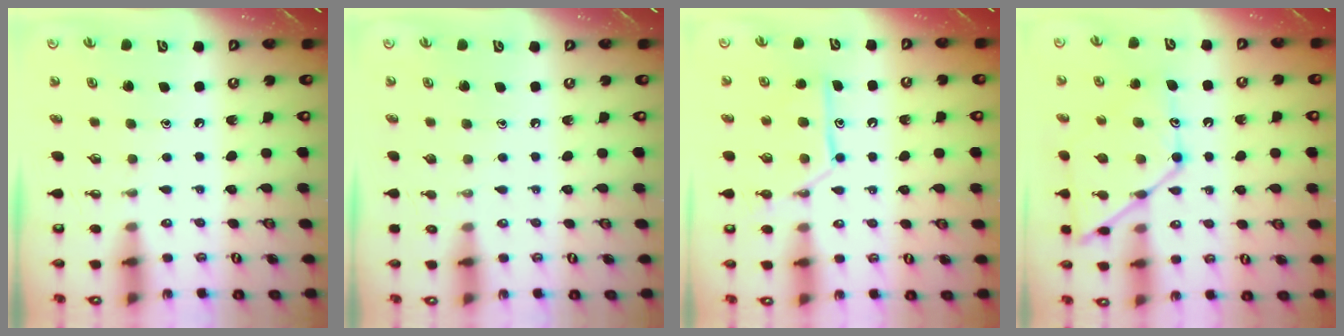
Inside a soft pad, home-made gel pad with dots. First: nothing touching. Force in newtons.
{"total": 0.0}
{"total": 13.5, "press": 13.5, "slide": 1.0}
{"total": 14.9, "press": 14.8, "slide": 1.2}